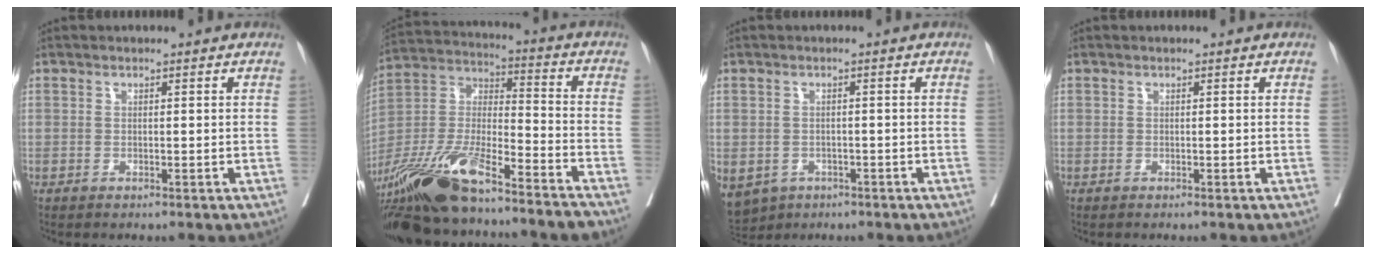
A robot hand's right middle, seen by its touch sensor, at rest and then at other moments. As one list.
[{"total": 22.7, "force": [-17.3, 3.3, 14.3], "torque": [-0.301, -0.024, -0.319]}, {"total": 11.7, "force": [-5.8, 9.2, 4.2], "torque": [-0.127, -0.011, -0.074]}, {"total": 0.0}]